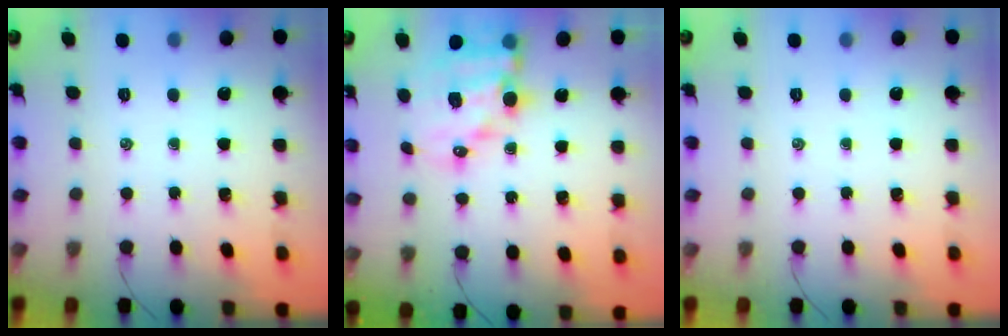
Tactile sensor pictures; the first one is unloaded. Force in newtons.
{"total": 13.5, "press": 13.1, "slide": 3.3}
{"total": 0.0}